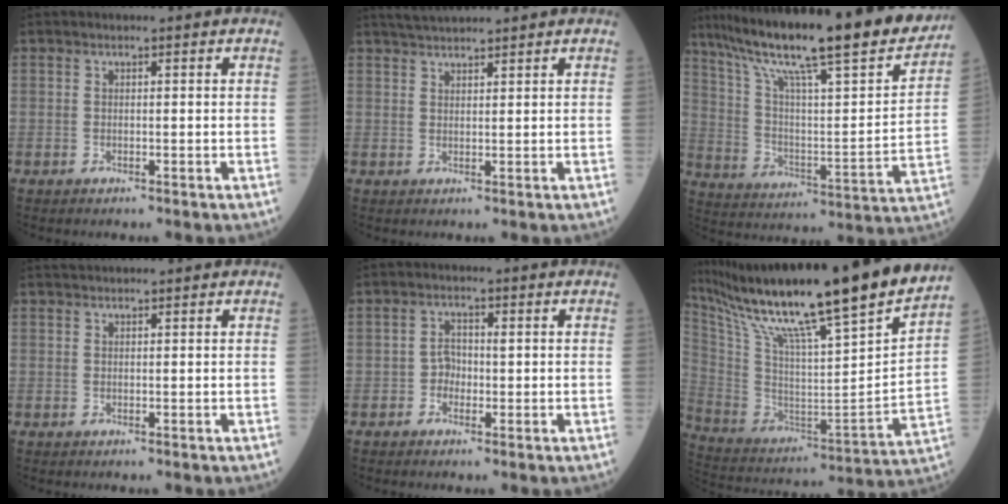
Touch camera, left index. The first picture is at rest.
{"total": 4.3, "force": [4.0, 0.0, 1.5], "torque": [-0.029, 0.028, 0.076]}
{"total": 27.7, "force": [22.6, 1.9, 15.8], "torque": [-0.267, -0.030, 0.332]}
{"total": 1.9, "force": [1.8, 0.1, 0.6], "torque": [-0.009, 0.025, 0.034]}
{"total": 2.2, "force": [-0.4, 1.7, 1.2], "torque": [-0.015, 0.006, -0.010]}
{"total": 29.4, "force": [23.8, -1.2, 17.1], "torque": [-0.309, -0.052, 0.378]}